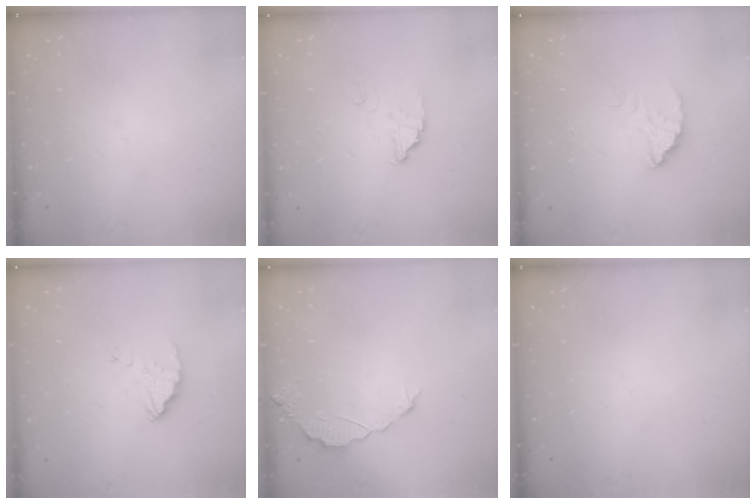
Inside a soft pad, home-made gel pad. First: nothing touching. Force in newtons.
{"total": 3.4, "press": 3.4, "slide": 0.2}
{"total": 3.0, "press": 3.0, "slide": 0.1}
{"total": 2.9, "press": 2.9, "slide": 0.2}
{"total": 3.2, "press": 3.2, "slide": 0.3}
{"total": 0.0}